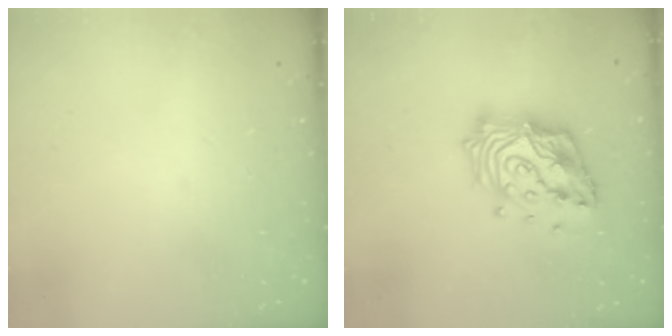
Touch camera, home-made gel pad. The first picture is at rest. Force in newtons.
{"total": 17.5, "press": 17.4, "slide": 1.4}